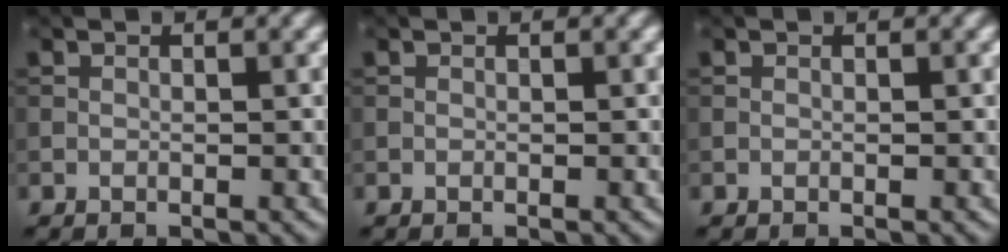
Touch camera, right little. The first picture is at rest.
{"total": 0.0}
{"total": 0.0}